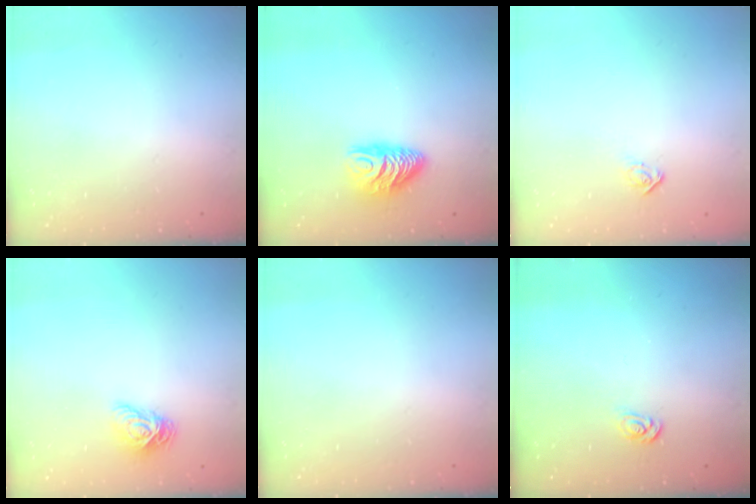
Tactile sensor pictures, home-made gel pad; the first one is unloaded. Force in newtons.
{"total": 9.5, "press": 9.4, "slide": 0.9}
{"total": 3.9, "press": 3.9, "slide": 0.2}
{"total": 7.6, "press": 7.6, "slide": 0.7}
{"total": 0.0}
{"total": 2.6, "press": 2.6, "slide": 0.3}